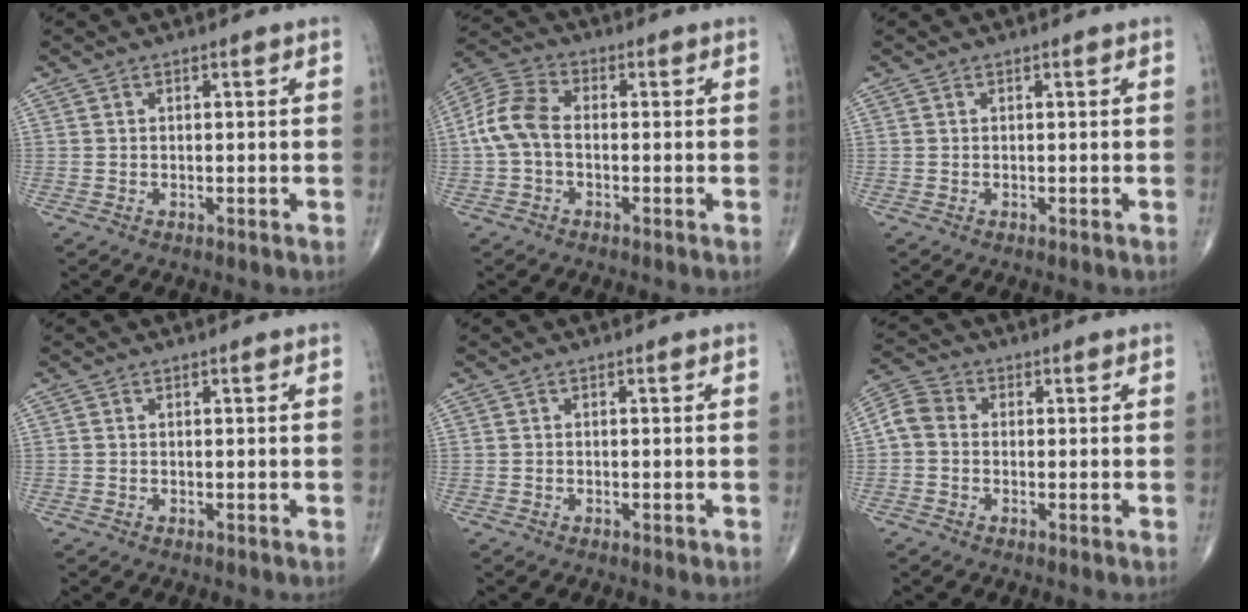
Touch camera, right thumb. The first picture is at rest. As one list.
[{"total": 8.4, "force": [-0.7, 5.4, 6.5], "torque": [-0.137, 0.025, -0.026]}, {"total": 0.0}, {"total": 0.0}, {"total": 0.5, "force": [-0.3, 0.2, 0.3], "torque": [-0.005, -0.001, -0.005]}, {"total": 5.2, "force": [-0.2, 4.2, 3.0], "torque": [-0.054, 0.015, -0.019]}]